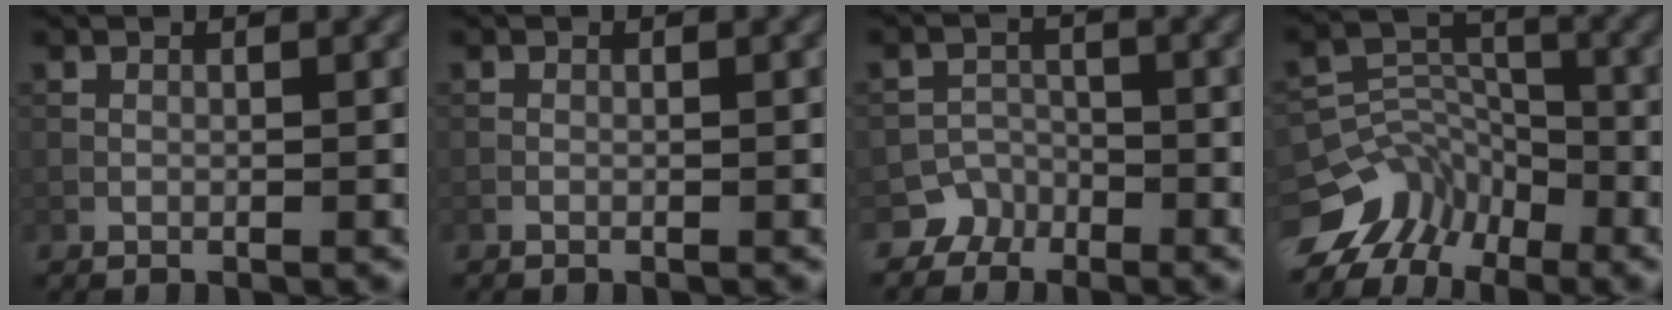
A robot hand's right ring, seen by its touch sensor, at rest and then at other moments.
{"total": 0.0}
{"total": 3.3, "force": [-2.5, 2.2, -0.3], "torque": [0.037, 0.008, -0.039]}
{"total": 9.3, "force": [-7.0, 5.7, 1.9], "torque": [-0.028, 0.018, -0.123]}